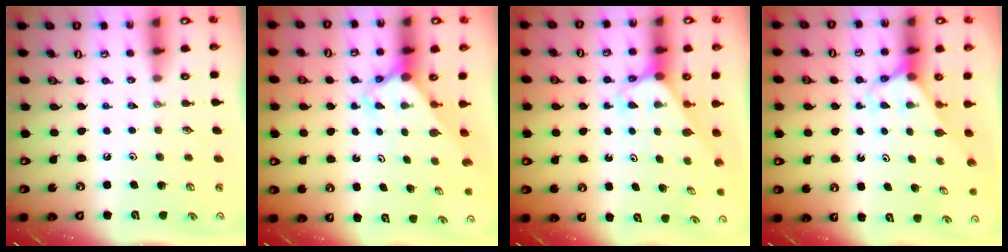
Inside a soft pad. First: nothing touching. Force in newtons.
{"total": 2.7, "press": 2.7, "slide": 0.2}
{"total": 2.7, "press": 2.7, "slide": 0.2}
{"total": 3.0, "press": 3.0, "slide": 0.2}